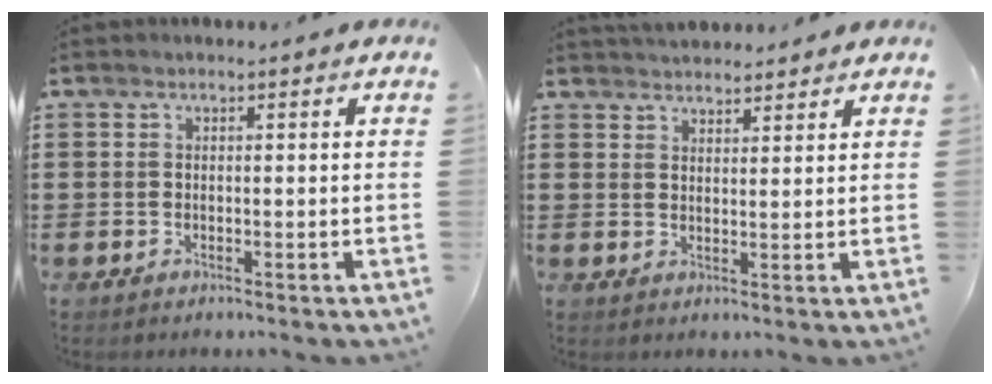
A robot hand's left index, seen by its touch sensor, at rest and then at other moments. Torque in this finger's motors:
{"motor_torque": [2.14, 0.00, 0.87, 0.15]}